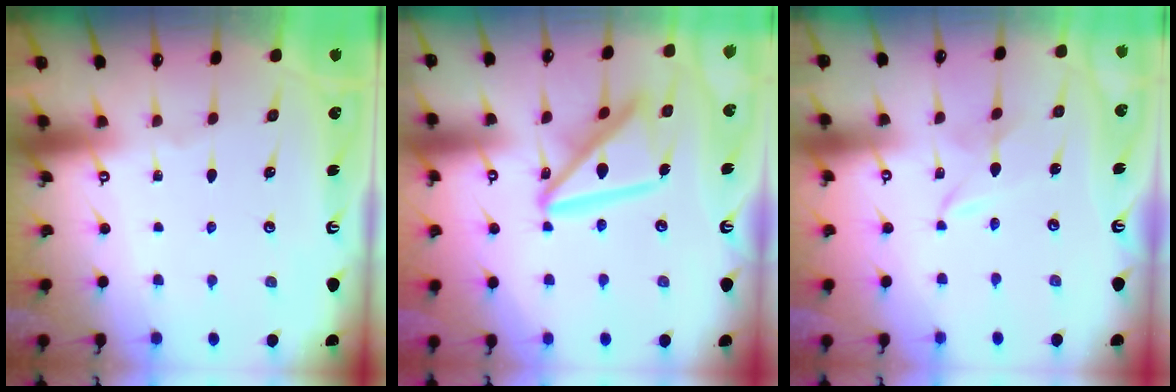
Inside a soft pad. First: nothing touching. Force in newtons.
{"total": 15.8, "press": 15.8, "slide": 1.6}
{"total": 1.5, "press": 1.5, "slide": 0.2}